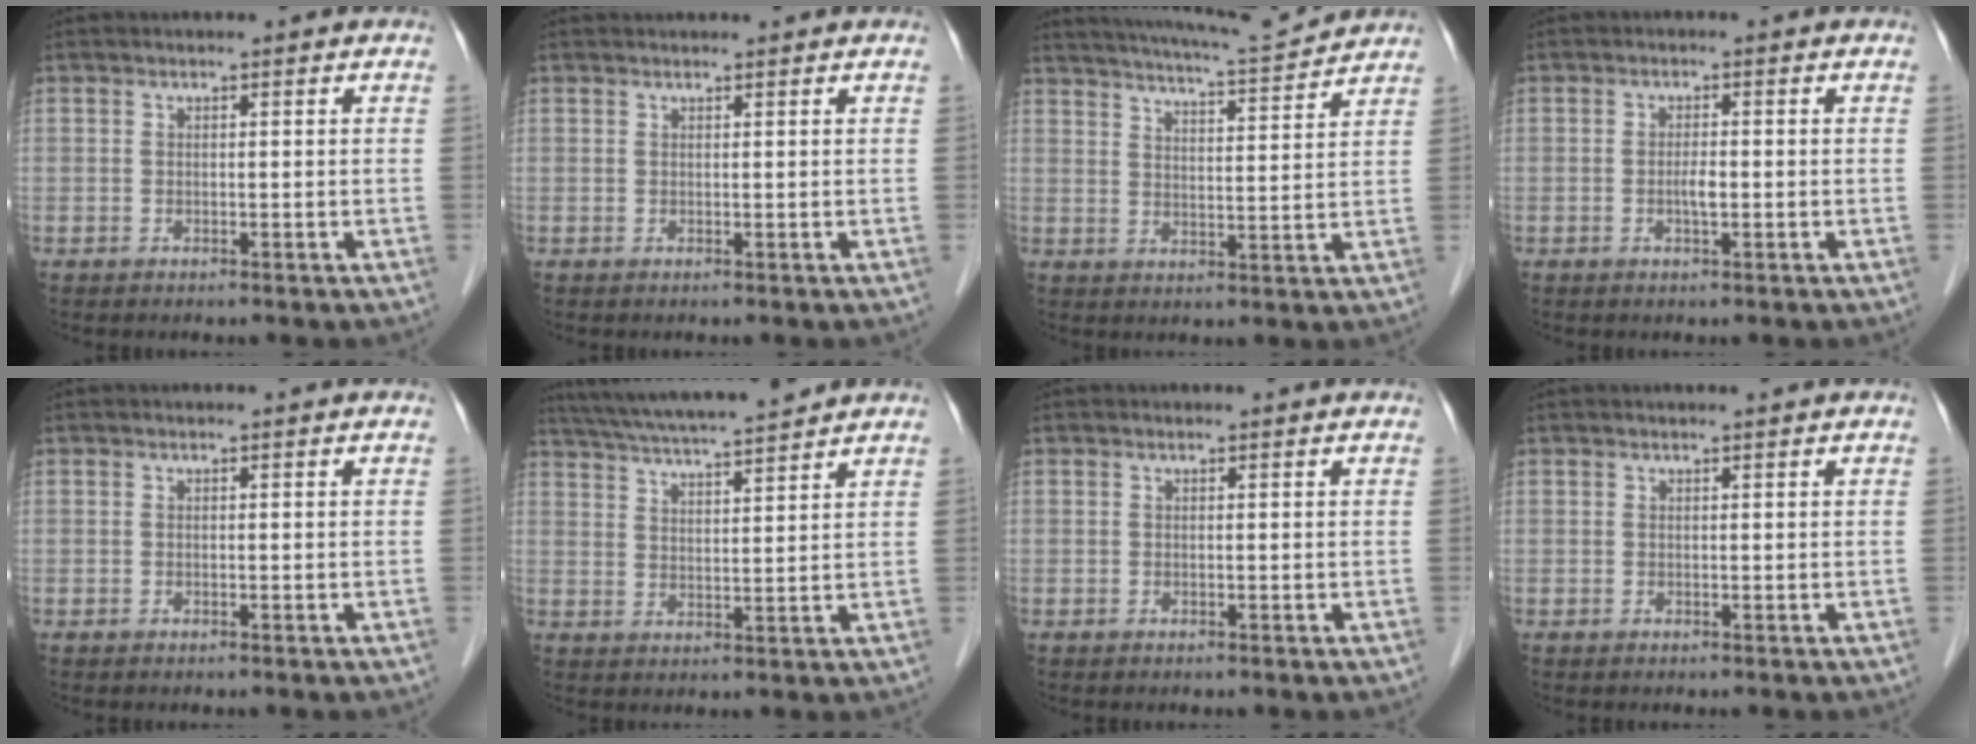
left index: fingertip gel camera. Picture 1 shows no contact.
{"total": 1.9, "force": [1.8, 0.1, 0.5], "torque": [-0.007, 0.024, 0.027]}
{"total": 11.6, "force": [11.1, -0.2, 3.5], "torque": [-0.064, 0.003, 0.159]}
{"total": 1.8, "force": [-0.5, 0.3, 1.7], "torque": [-0.033, -0.001, -0.009]}
{"total": 0.0}
{"total": 13.2, "force": [11.8, 0.2, 5.9], "torque": [-0.109, 0.022, 0.185]}
{"total": 0.0}
{"total": 0.8, "force": [0.7, -0.1, 0.4], "torque": [-0.006, 0.005, 0.013]}